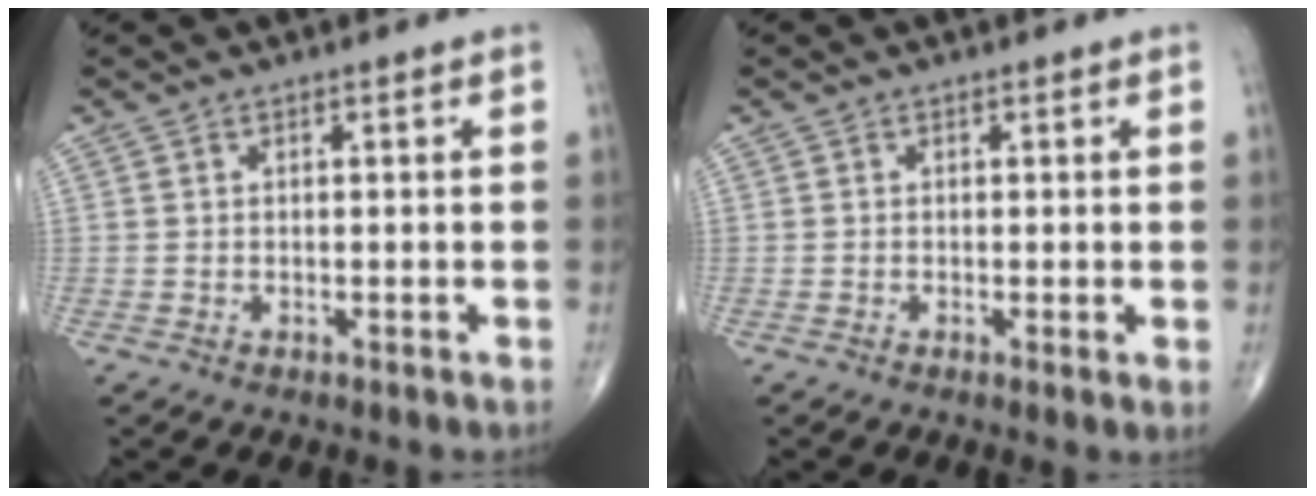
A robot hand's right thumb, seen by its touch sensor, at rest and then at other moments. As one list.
[{"total": 1.3, "force": [0.0, 0.2, 1.3], "torque": [-0.024, -0.006, -0.004]}]